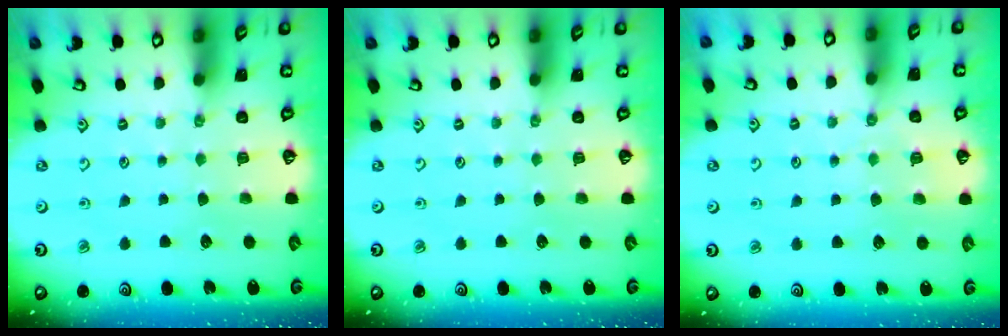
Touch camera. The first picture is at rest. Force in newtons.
{"total": 0.0}
{"total": 2.5, "press": 2.5, "slide": 0.4}